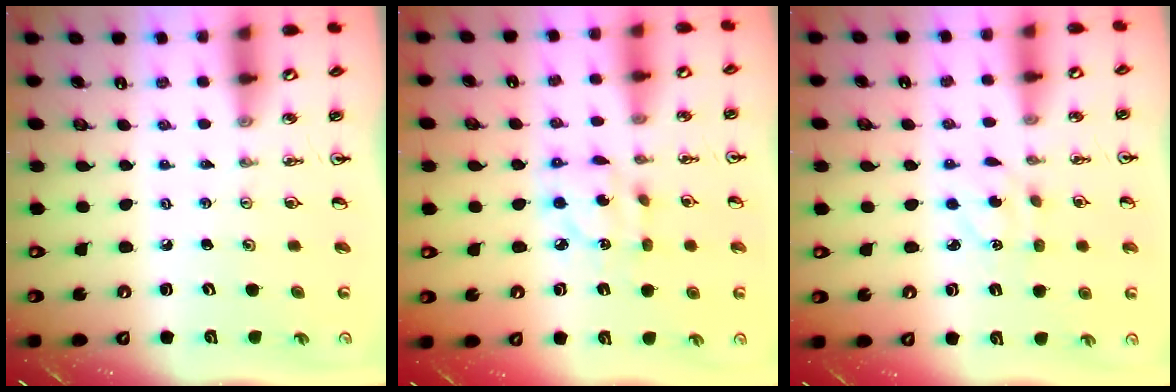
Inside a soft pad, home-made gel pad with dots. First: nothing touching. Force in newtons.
{"total": 7.5, "press": 7.5, "slide": 0.2}
{"total": 4.2, "press": 4.1, "slide": 0.9}